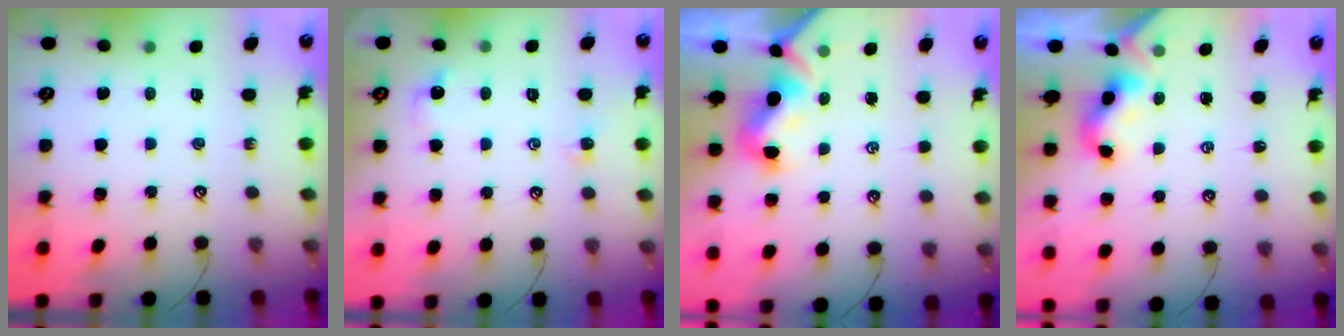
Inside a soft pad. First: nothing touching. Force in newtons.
{"total": 1.5, "press": 1.4, "slide": 0.6}
{"total": 2.2, "press": 2.1, "slide": 0.7}
{"total": 2.5, "press": 2.5, "slide": 0.1}